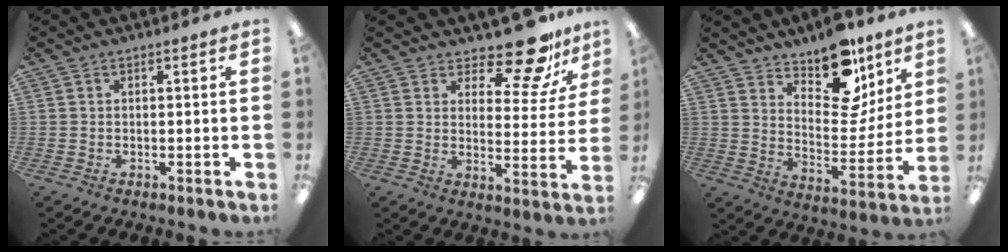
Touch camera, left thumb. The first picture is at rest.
{"total": 13.5, "force": [10.9, 4.7, 6.5], "torque": [-0.087, -0.080, 0.188]}
{"total": 14.7, "force": [11.6, 6.7, 6.1], "torque": [-0.078, -0.090, 0.206]}